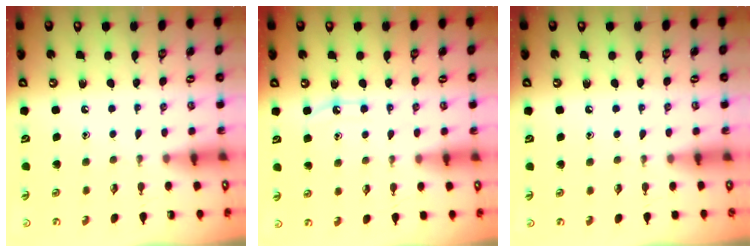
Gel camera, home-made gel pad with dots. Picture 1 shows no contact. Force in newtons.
{"total": 6.1, "press": 6.1, "slide": 0.8}
{"total": 4.2, "press": 4.1, "slide": 0.6}